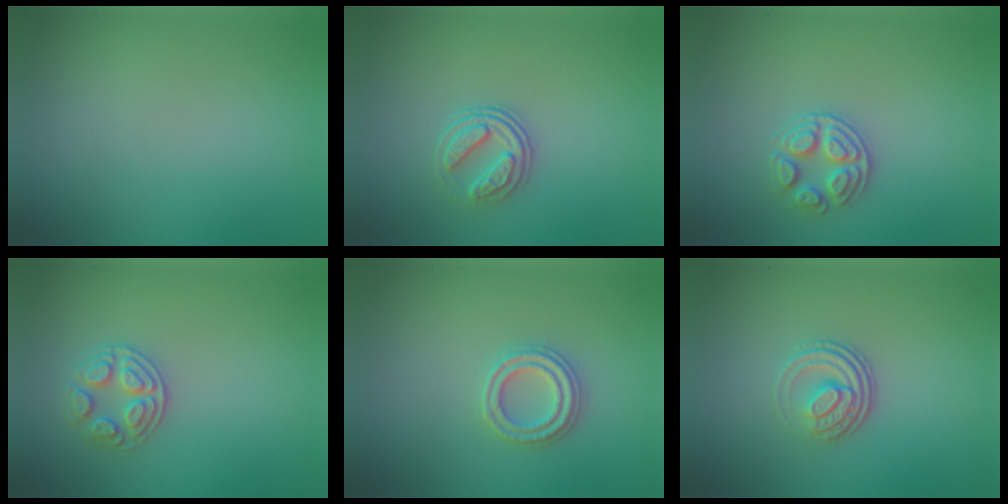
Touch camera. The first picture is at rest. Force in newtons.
{"total": 2.5, "press": 1.9, "slide": 1.6}
{"total": 2.7, "press": 2.5, "slide": 0.9}
{"total": 2.6, "press": 2.5, "slide": 0.8}
{"total": 2.4, "press": 2.4, "slide": 0.2}
{"total": 3.6, "press": 2.5, "slide": 2.6}